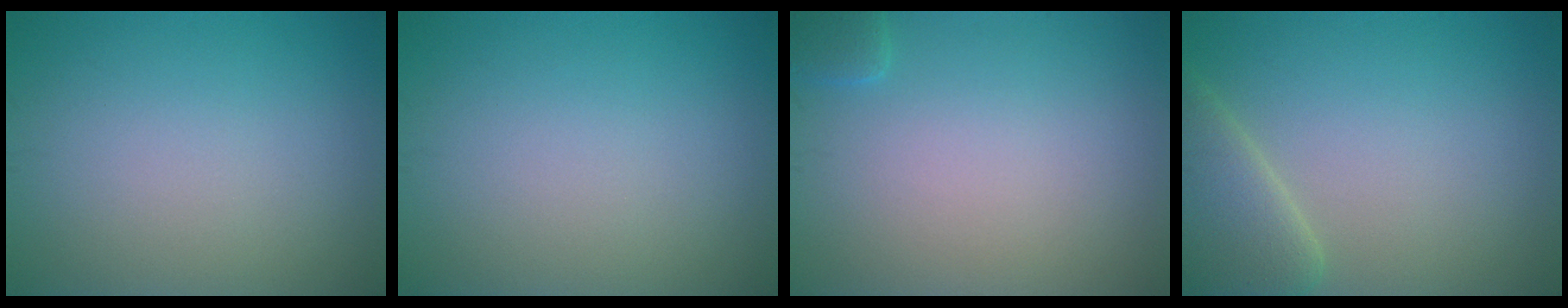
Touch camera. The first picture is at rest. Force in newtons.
{"total": 0.0}
{"total": 1.1, "press": 1.0, "slide": 0.1}
{"total": 4.4, "press": 4.4, "slide": 0.6}